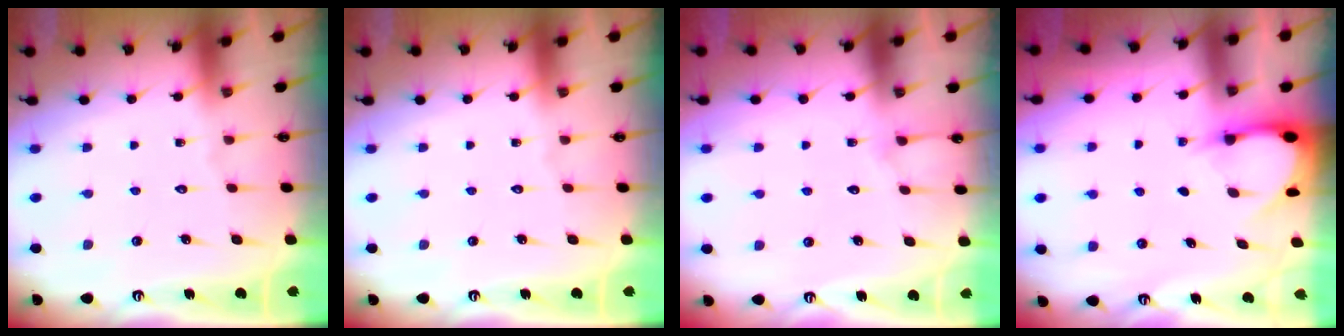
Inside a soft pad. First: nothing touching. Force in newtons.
{"total": 0.0}
{"total": 3.9, "press": 3.9, "slide": 0.5}
{"total": 3.1, "press": 3.1, "slide": 0.3}